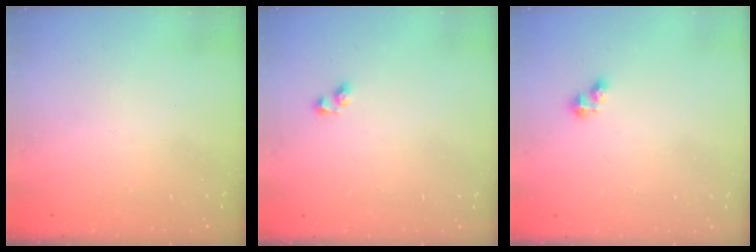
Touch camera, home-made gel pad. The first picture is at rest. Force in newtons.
{"total": 2.7, "press": 2.6, "slide": 0.6}
{"total": 2.4, "press": 2.4, "slide": 0.3}